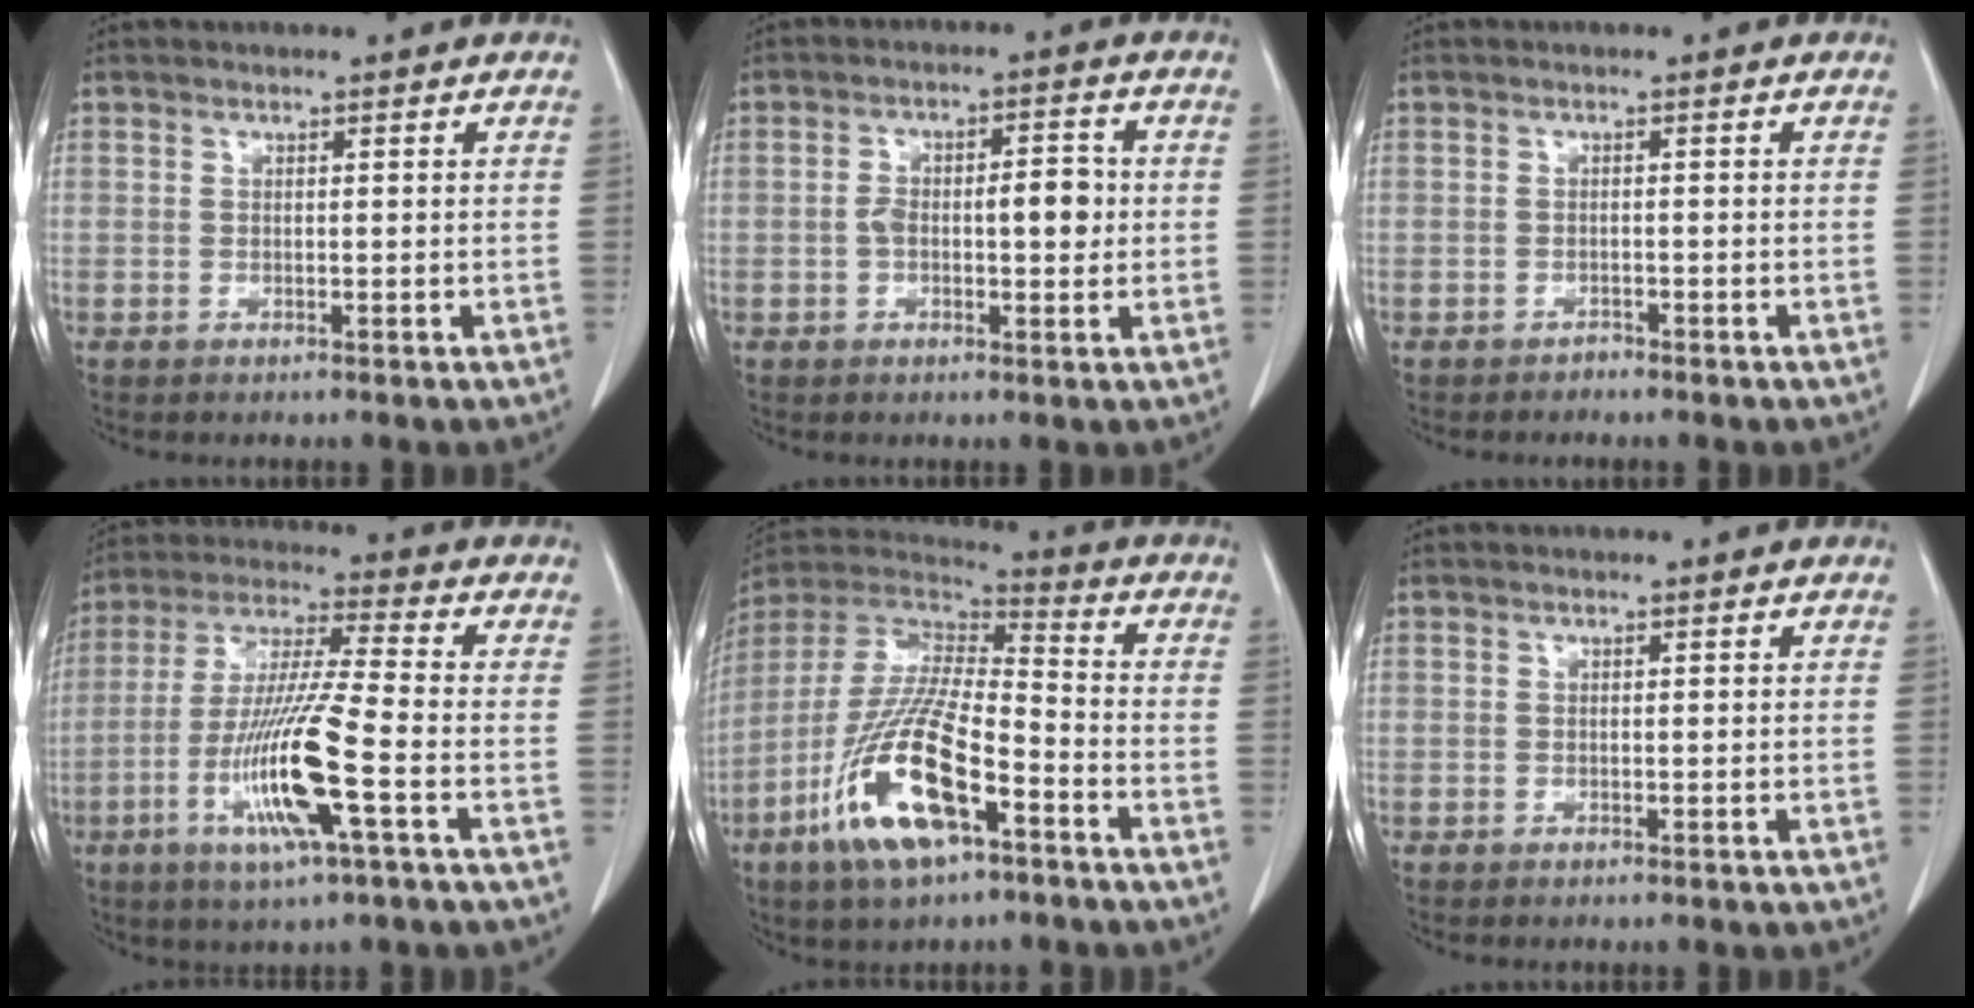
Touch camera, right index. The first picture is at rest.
{"total": 6.4, "force": [-0.3, 2.6, 5.8], "torque": [-0.102, 0.019, -0.004]}
{"total": 0.8, "force": [-0.7, 0.2, 0.0], "torque": [-0.001, 0.000, -0.015]}
{"total": 14.3, "force": [-4.9, 0.2, 13.5], "torque": [-0.273, -0.016, -0.095]}
{"total": 17.6, "force": [-8.1, 4.4, 15.0], "torque": [-0.322, -0.019, -0.146]}
{"total": 0.0}